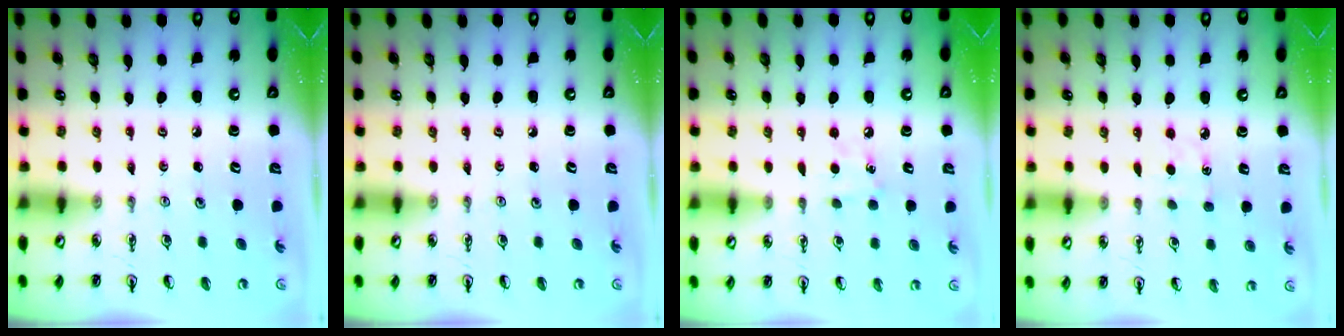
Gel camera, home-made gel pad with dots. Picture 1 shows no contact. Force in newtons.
{"total": 0.0}
{"total": 7.1, "press": 7.1, "slide": 0.9}
{"total": 2.9, "press": 2.9, "slide": 0.3}